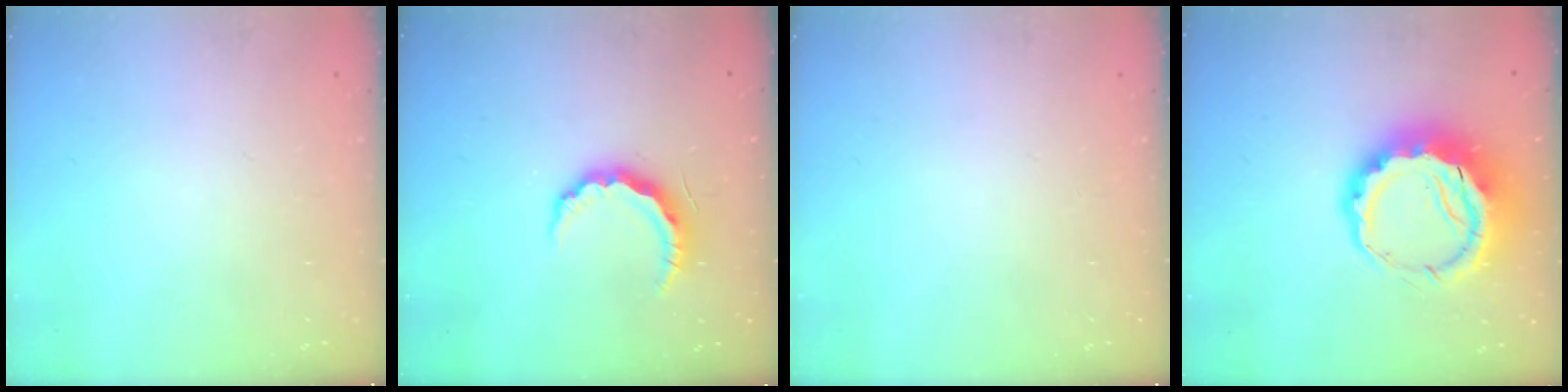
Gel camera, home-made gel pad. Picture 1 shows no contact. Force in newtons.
{"total": 8.5, "press": 8.4, "slide": 0.9}
{"total": 0.0}
{"total": 13.1, "press": 12.8, "slide": 2.8}